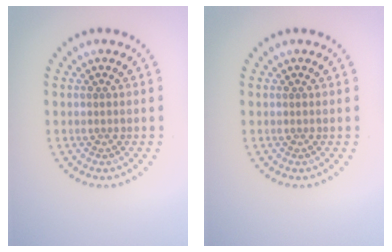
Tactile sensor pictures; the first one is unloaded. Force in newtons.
{"total": 0.0}